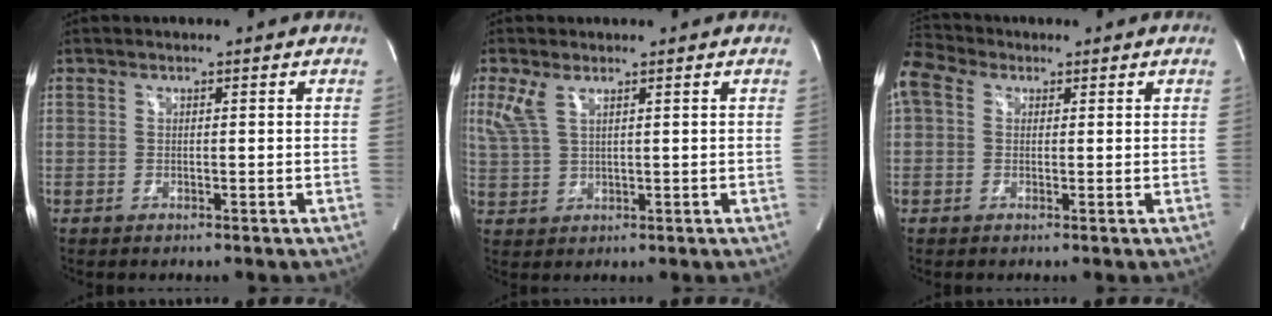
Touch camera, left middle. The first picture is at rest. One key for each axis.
{"total": 3.7, "fx": 2.1, "fy": 1.2, "fz": 2.8, "tx": -0.080, "ty": 0.011, "tz": 0.056}
{"total": 6.9, "fx": 3.0, "fy": 4.8, "fz": 3.8, "tx": -0.107, "ty": 0.046, "tz": 0.060}